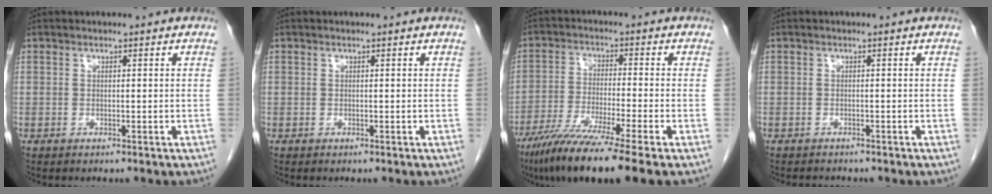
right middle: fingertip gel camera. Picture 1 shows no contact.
{"total": 0.0}
{"total": 12.8, "force": [-9.0, -1.1, 9.0], "torque": [-0.162, -0.041, -0.151]}
{"total": 2.0, "force": [-1.8, 0.6, 0.4], "torque": [-0.009, -0.005, -0.023]}